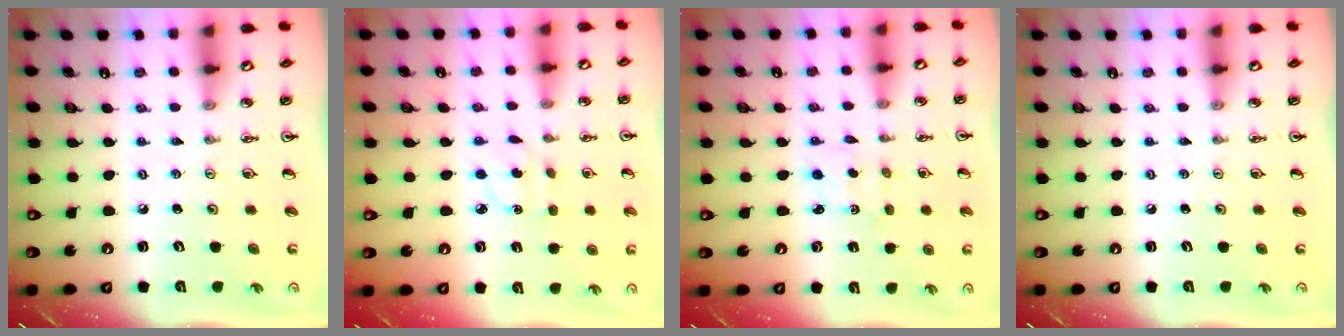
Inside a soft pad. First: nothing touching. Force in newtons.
{"total": 3.2, "press": 3.1, "slide": 0.6}
{"total": 1.3, "press": 1.2, "slide": 0.6}
{"total": 0.0}